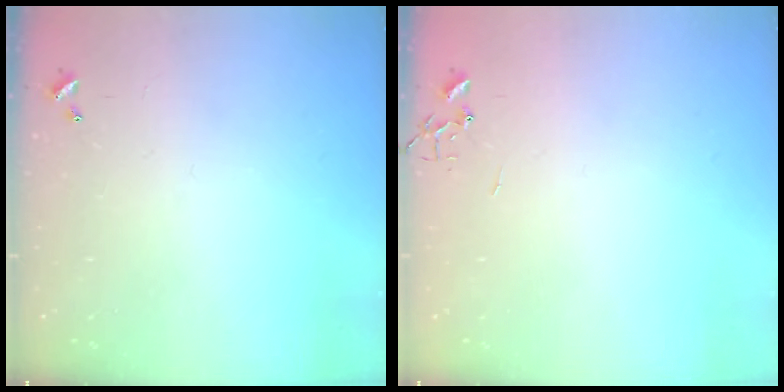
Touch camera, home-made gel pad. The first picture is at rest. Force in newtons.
{"total": 0.0}